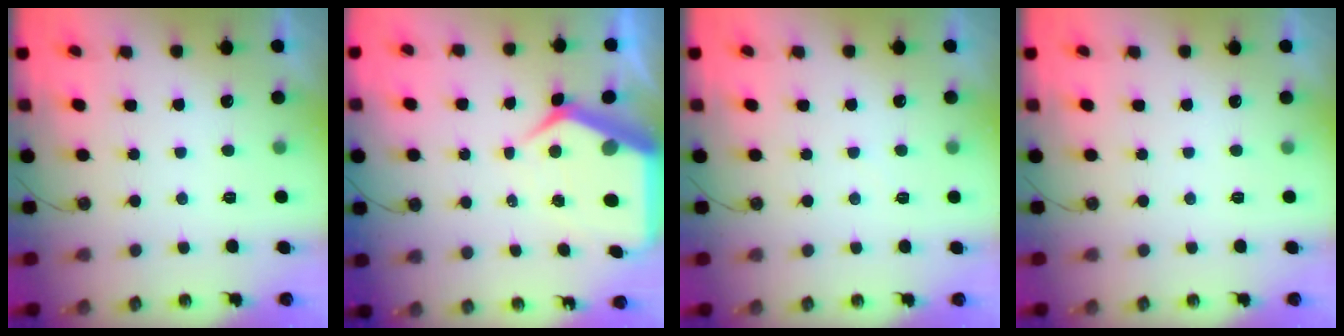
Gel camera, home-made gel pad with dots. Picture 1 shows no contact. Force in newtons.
{"total": 10.5, "press": 10.4, "slide": 1.0}
{"total": 3.7, "press": 3.7, "slide": 0.6}
{"total": 0.0}